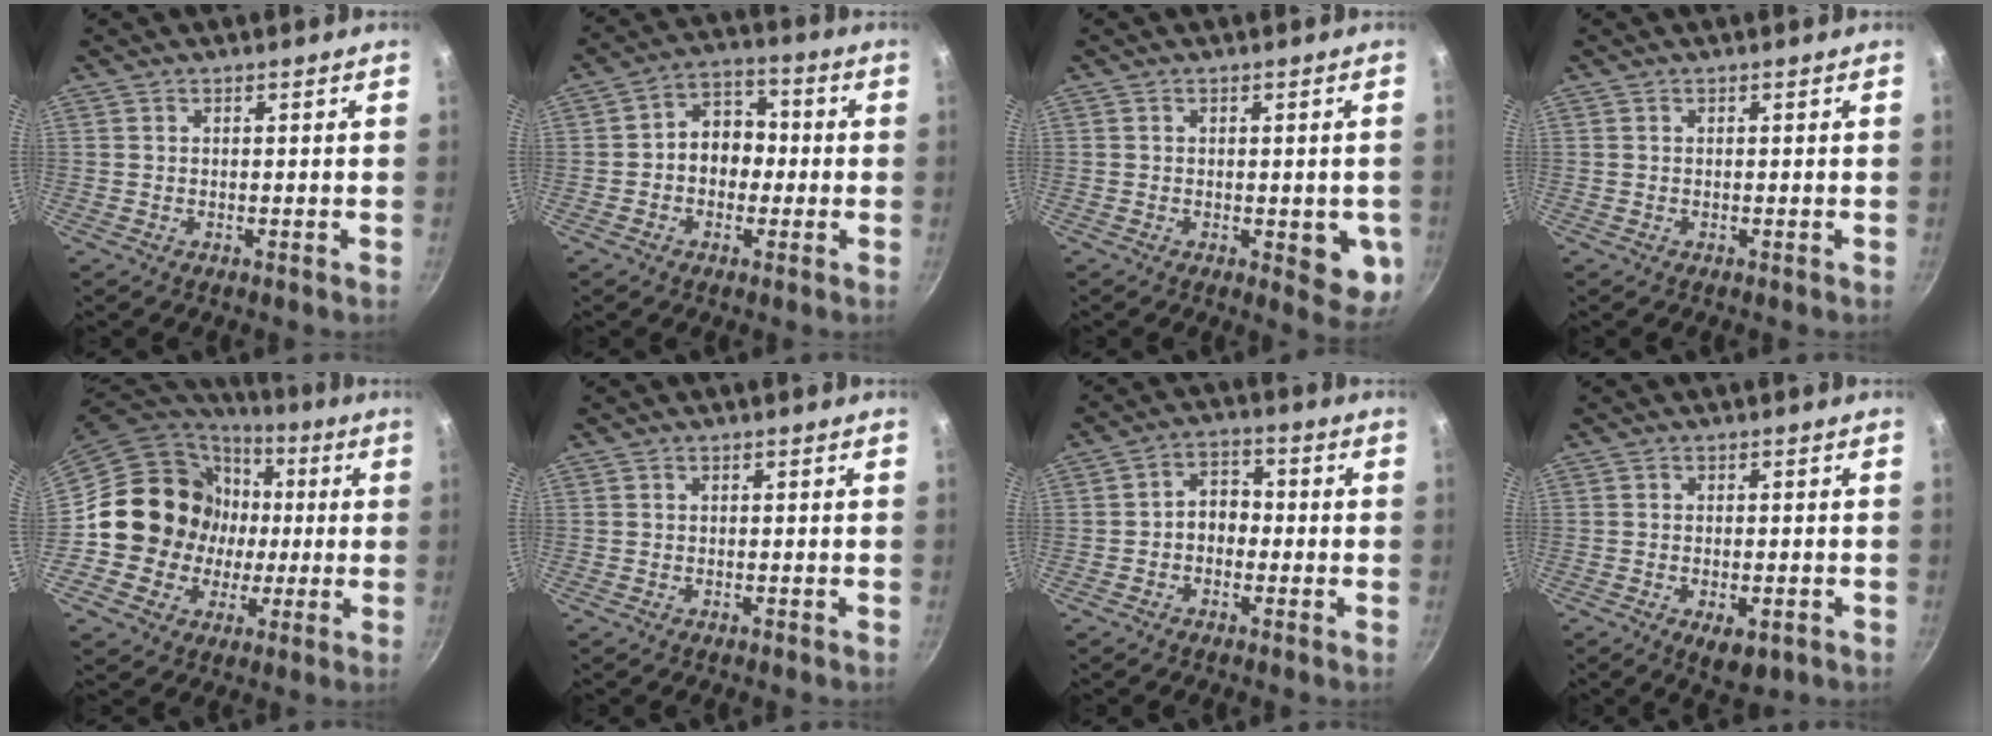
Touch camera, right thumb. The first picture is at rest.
{"total": 8.7, "force": [-0.6, 6.8, 5.3], "torque": [-0.033, 0.029, -0.023]}
{"total": 7.2, "force": [-1.3, 3.3, 6.3], "torque": [-0.050, -0.007, -0.014]}
{"total": 0.0}
{"total": 17.1, "force": [0.7, 16.2, 5.4], "torque": [-0.074, 0.026, 0.014]}
{"total": 0.0}
{"total": 5.2, "force": [-1.0, 4.0, 3.2], "torque": [-0.021, 0.024, -0.028]}
{"total": 5.5, "force": [-2.1, 2.7, 4.3], "torque": [-0.049, 0.004, -0.023]}